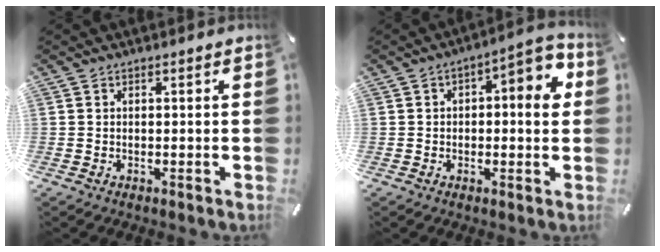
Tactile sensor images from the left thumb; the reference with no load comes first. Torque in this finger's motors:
{"motor_torque": [0.19, 0.17, 0.44, 0.19, 0.01]}